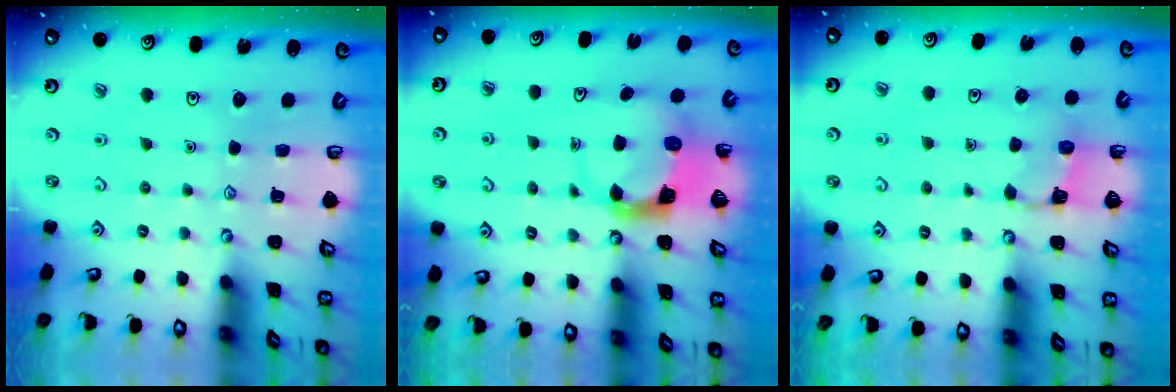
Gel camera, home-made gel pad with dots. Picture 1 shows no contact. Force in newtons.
{"total": 3.7, "press": 3.6, "slide": 0.5}
{"total": 2.1, "press": 2.0, "slide": 0.5}